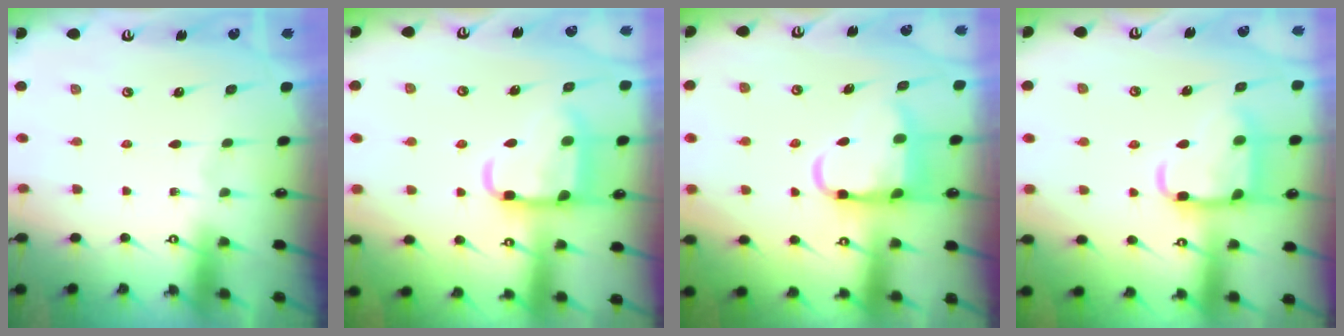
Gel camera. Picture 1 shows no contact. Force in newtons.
{"total": 13.5, "press": 13.4, "slide": 1.1}
{"total": 10.6, "press": 10.6, "slide": 1.1}
{"total": 15.5, "press": 15.4, "slide": 1.5}